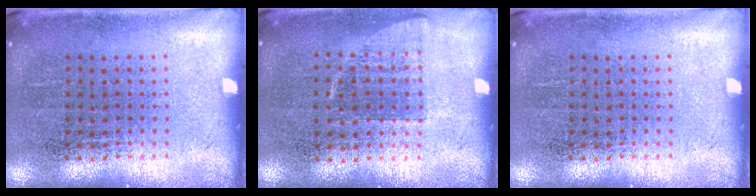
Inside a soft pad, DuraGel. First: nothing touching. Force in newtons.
{"total": 0.6, "press": 0.6, "slide": 0.1}
{"total": 0.0}